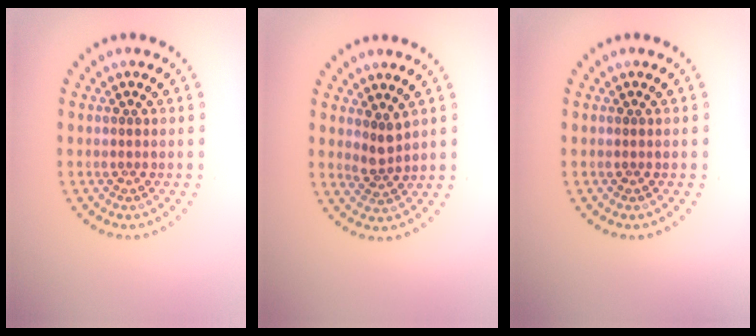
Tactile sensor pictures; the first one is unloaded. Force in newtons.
{"total": 1.8, "press": 1.4, "slide": 1.1}
{"total": 0.0}